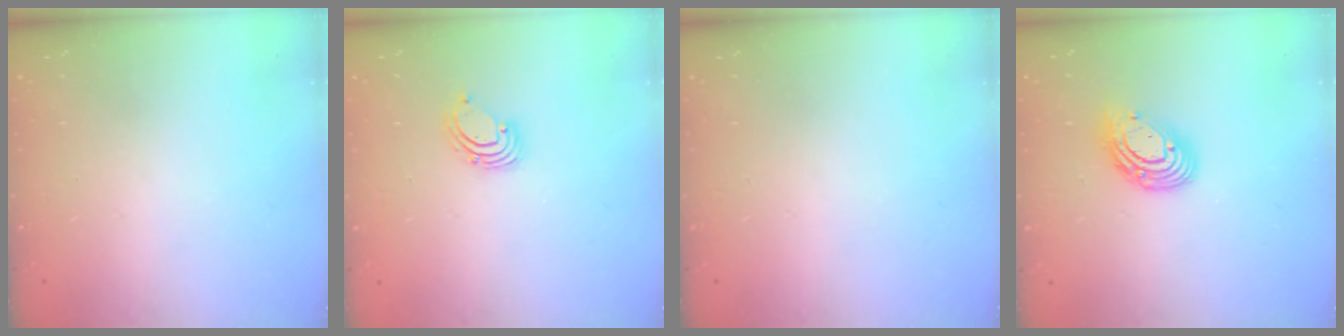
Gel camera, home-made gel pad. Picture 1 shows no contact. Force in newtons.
{"total": 2.2, "press": 2.2, "slide": 0.2}
{"total": 0.0}
{"total": 10.7, "press": 10.7, "slide": 0.8}